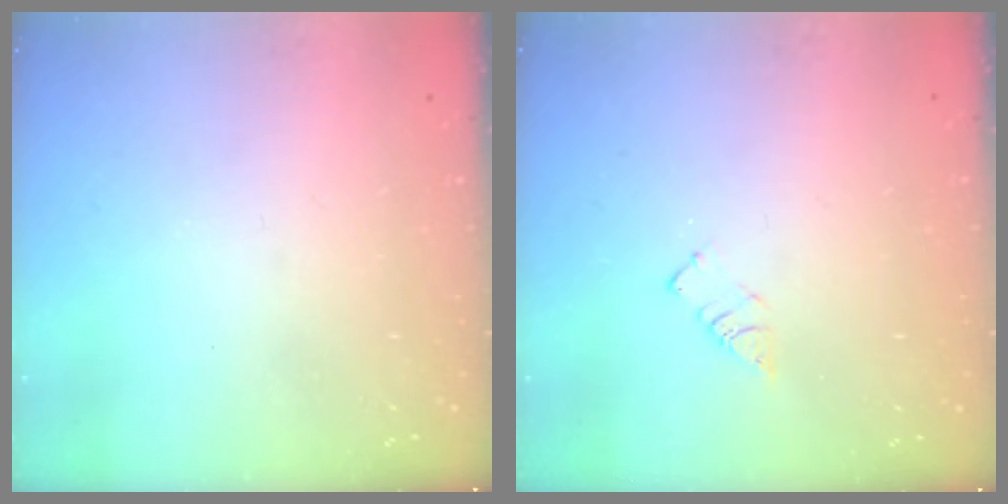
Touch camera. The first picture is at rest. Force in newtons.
{"total": 3.0, "press": 3.0, "slide": 0.4}